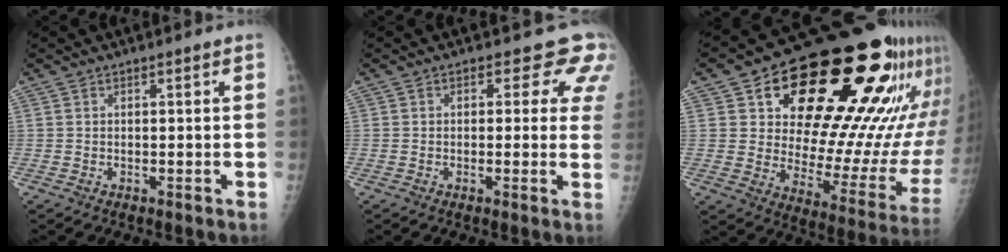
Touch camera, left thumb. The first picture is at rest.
{"total": 6.6, "force": [4.4, 4.1, 2.8], "torque": [0.012, -0.015, 0.026]}
{"total": 32.0, "force": [15.7, 12.9, 24.7], "torque": [-0.307, -0.021, 0.246]}